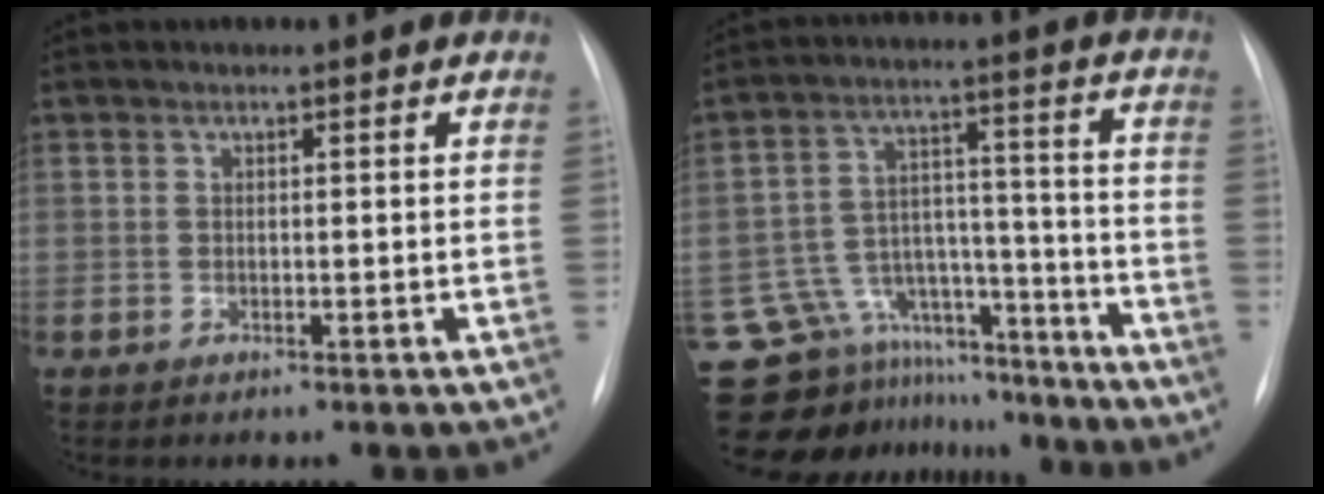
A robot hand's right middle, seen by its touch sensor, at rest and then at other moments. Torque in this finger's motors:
{"motor_torque": [1.11, -1.04, 0.38, -0.07]}